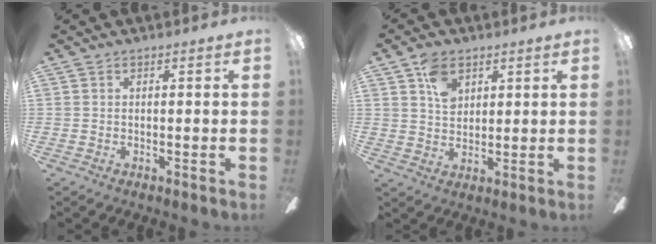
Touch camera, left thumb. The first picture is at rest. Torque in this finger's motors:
{"motor_torque": [0.81, 0.89, 0.46, -0.26, 0.01]}